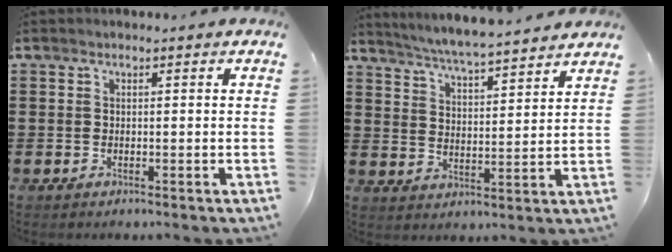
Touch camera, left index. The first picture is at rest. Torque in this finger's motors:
{"motor_torque": [1.19, -0.95, 0.26, 0.14]}